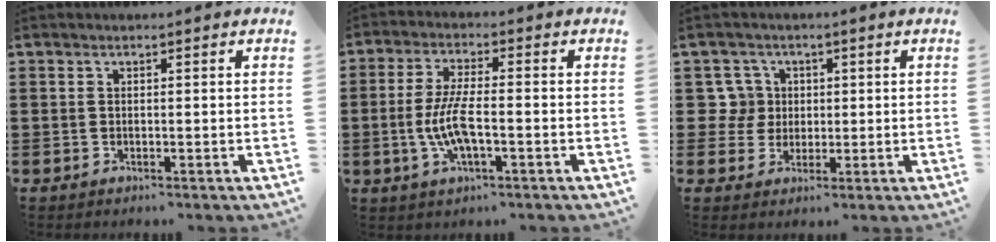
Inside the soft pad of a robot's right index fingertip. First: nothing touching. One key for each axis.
{"total": 6.8, "fx": -1.6, "fy": 1.9, "fz": 6.3, "tx": -0.143, "ty": -0.008, "tz": -0.039}
{"total": 5.3, "fx": 0.9, "fy": 5.0, "fz": 1.3, "tx": -0.047, "ty": 0.016, "tz": 0.017}